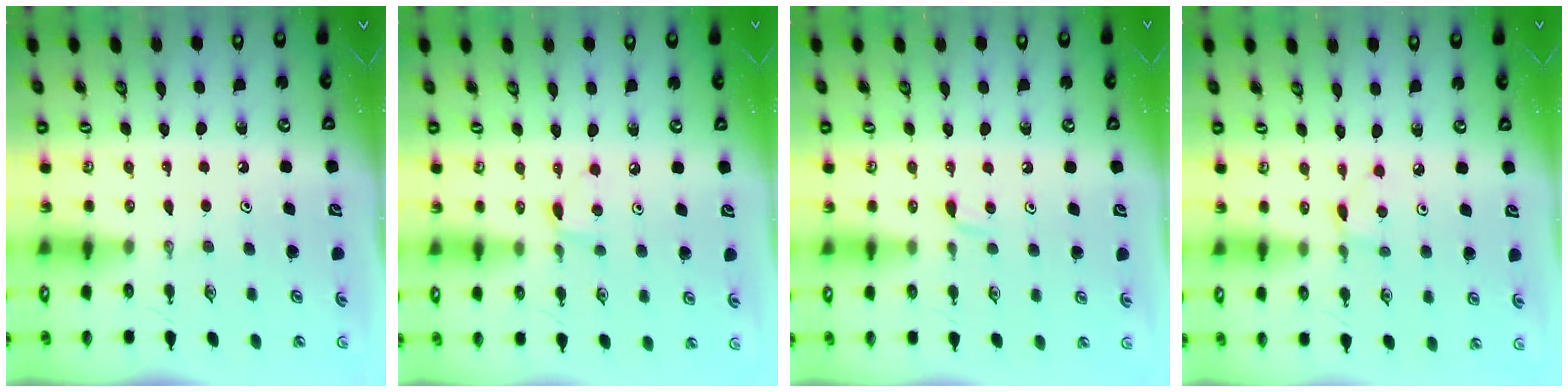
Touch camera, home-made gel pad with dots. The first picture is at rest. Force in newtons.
{"total": 5.2, "press": 5.1, "slide": 0.8}
{"total": 3.7, "press": 3.7, "slide": 0.5}
{"total": 2.5, "press": 2.5, "slide": 0.3}